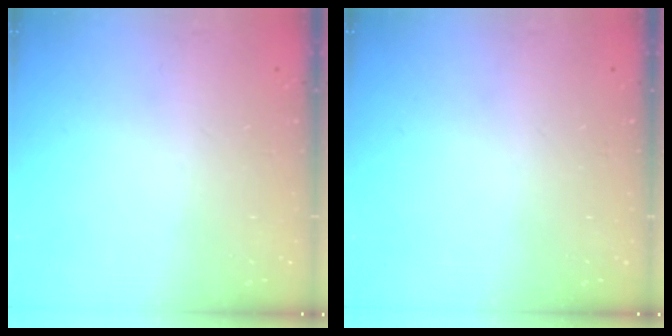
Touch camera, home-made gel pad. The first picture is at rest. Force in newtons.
{"total": 0.0}